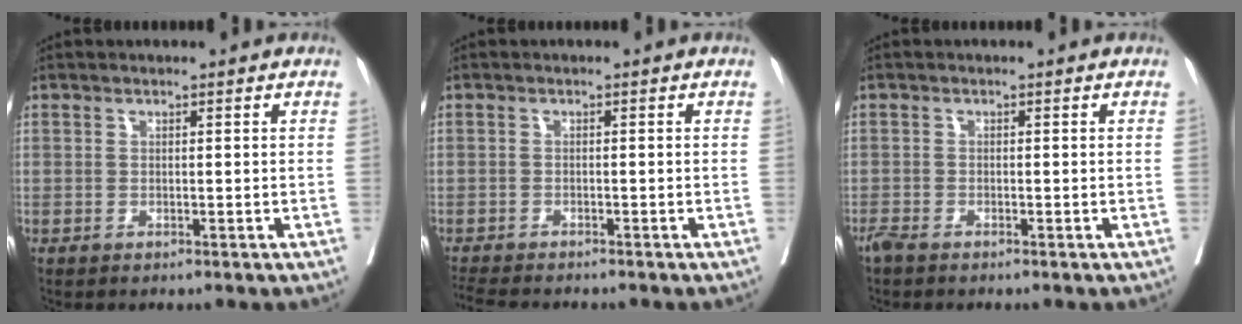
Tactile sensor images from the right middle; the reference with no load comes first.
{"total": 6.6, "force": [-6.0, 1.0, 2.6], "torque": [-0.039, -0.013, -0.096]}
{"total": 1.6, "force": [-1.4, 0.1, 0.7], "torque": [-0.020, -0.006, -0.031]}